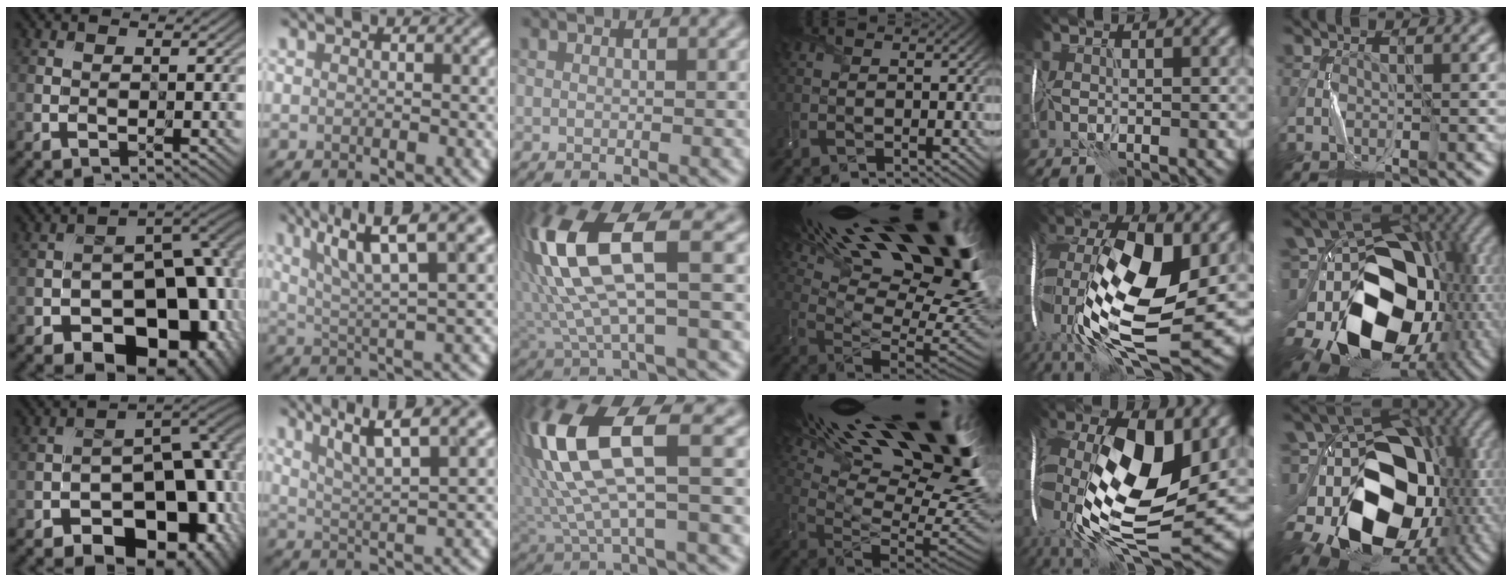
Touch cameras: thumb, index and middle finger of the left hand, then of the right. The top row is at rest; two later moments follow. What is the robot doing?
{"motion": "wrap", "object": "ribbon"}